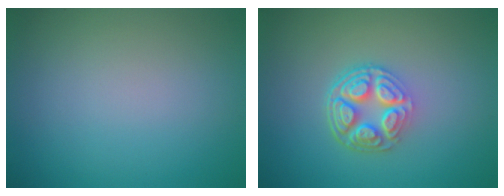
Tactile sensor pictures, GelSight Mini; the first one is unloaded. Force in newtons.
{"total": 5.1, "press": 3.7, "slide": 3.5}